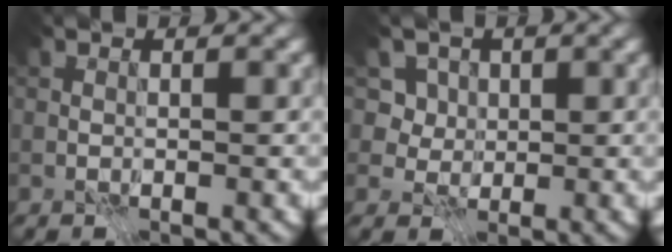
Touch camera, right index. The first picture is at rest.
{"total": 6.0, "force": [2.8, 4.8, 2.2], "torque": [-0.040, -0.002, 0.042]}